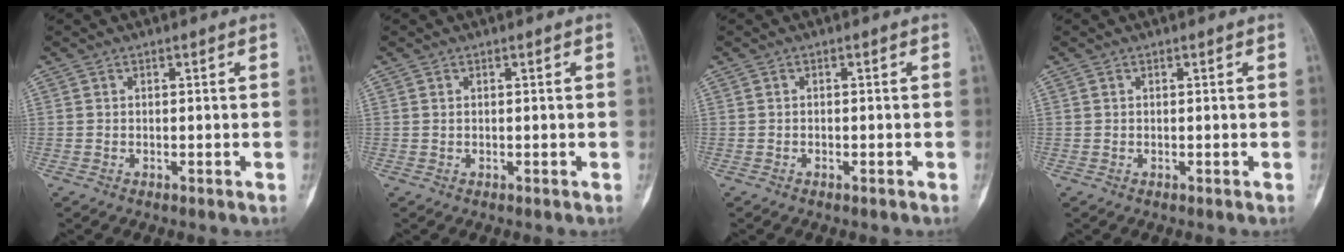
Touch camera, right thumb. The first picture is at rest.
{"total": 0.0}
{"total": 0.5, "force": [-0.4, 0.2, 0.3], "torque": [-0.013, 0.004, -0.005]}
{"total": 0.0}